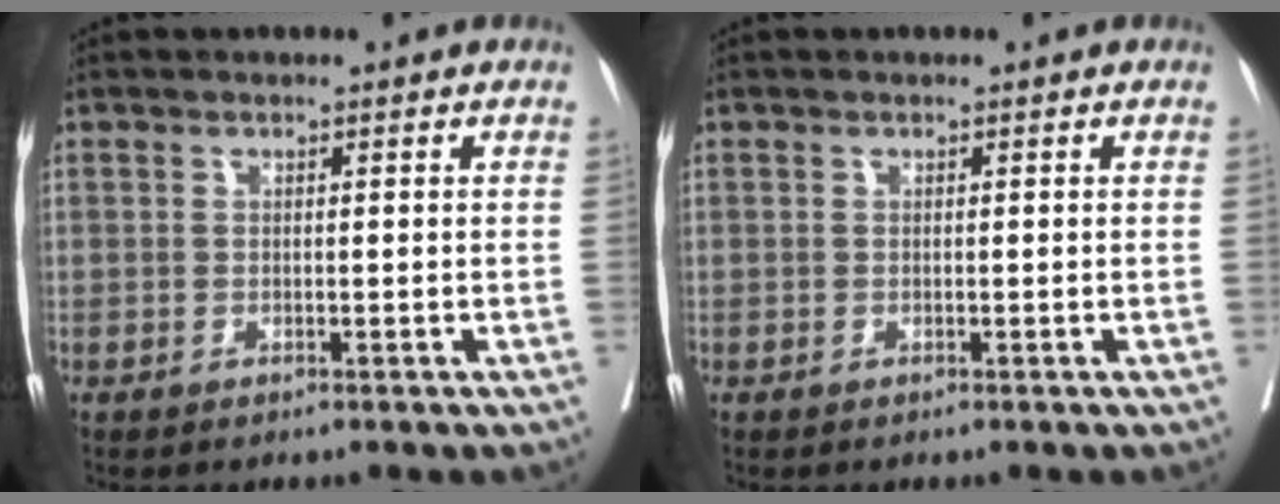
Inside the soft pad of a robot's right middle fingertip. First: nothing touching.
{"total": 0.0}